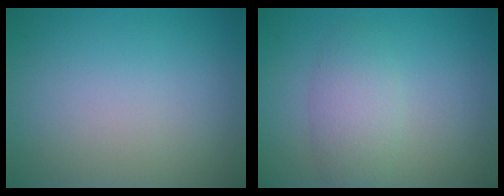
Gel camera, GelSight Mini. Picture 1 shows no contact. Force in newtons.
{"total": 2.9, "press": 2.9, "slide": 0.2}